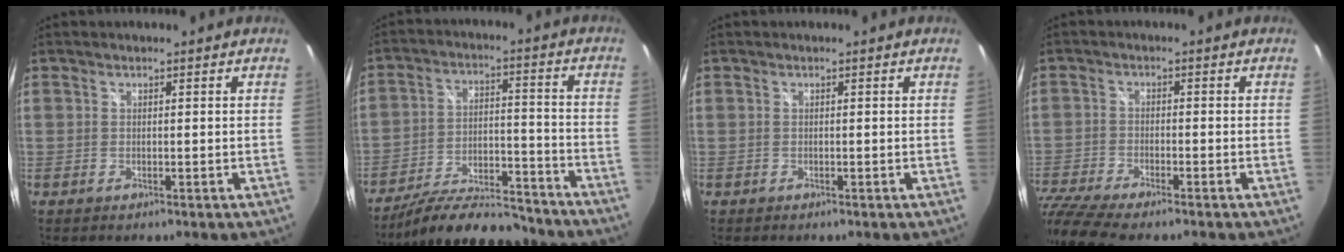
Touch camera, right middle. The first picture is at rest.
{"total": 17.0, "force": [-14.9, 4.4, 6.8], "torque": [-0.127, 0.002, -0.217]}
{"total": 0.0}
{"total": 10.4, "force": [-9.0, 1.5, 5.0], "torque": [-0.133, -0.037, -0.167]}